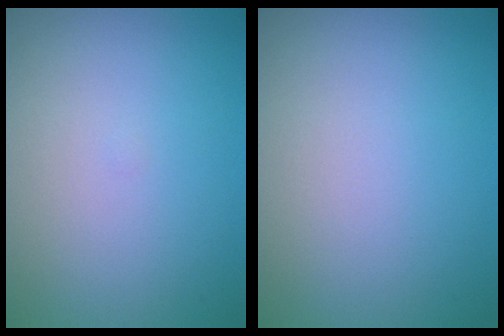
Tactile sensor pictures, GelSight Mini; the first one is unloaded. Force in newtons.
{"total": 0.0}